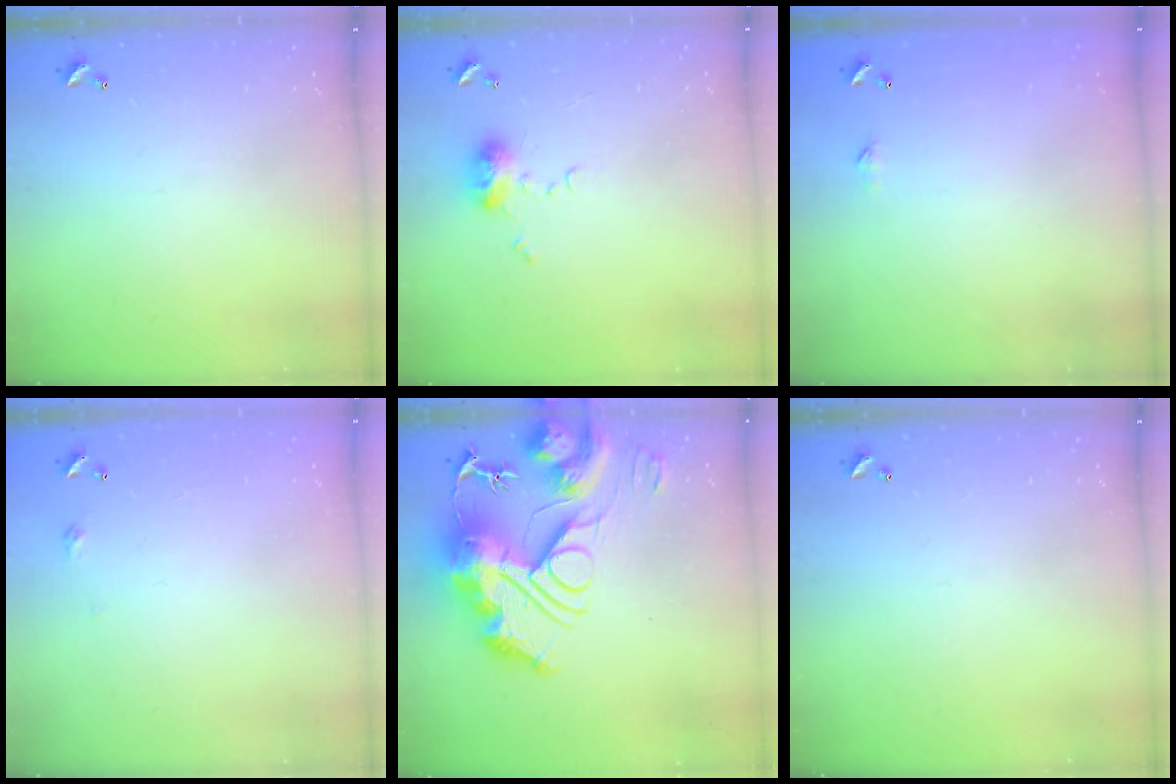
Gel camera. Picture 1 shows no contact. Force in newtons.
{"total": 6.2, "press": 6.2, "slide": 0.7}
{"total": 2.3, "press": 2.3, "slide": 0.4}
{"total": 2.7, "press": 2.6, "slide": 0.4}
{"total": 0.5, "press": 0.5, "slide": 0.0}
{"total": 0.0}